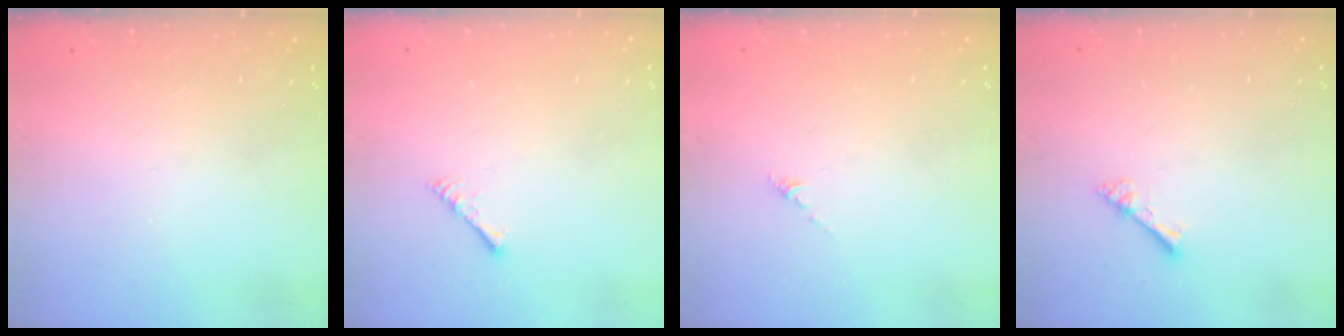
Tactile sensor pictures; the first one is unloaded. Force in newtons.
{"total": 2.2, "press": 2.1, "slide": 0.5}
{"total": 0.0}
{"total": 2.7, "press": 2.7, "slide": 0.2}